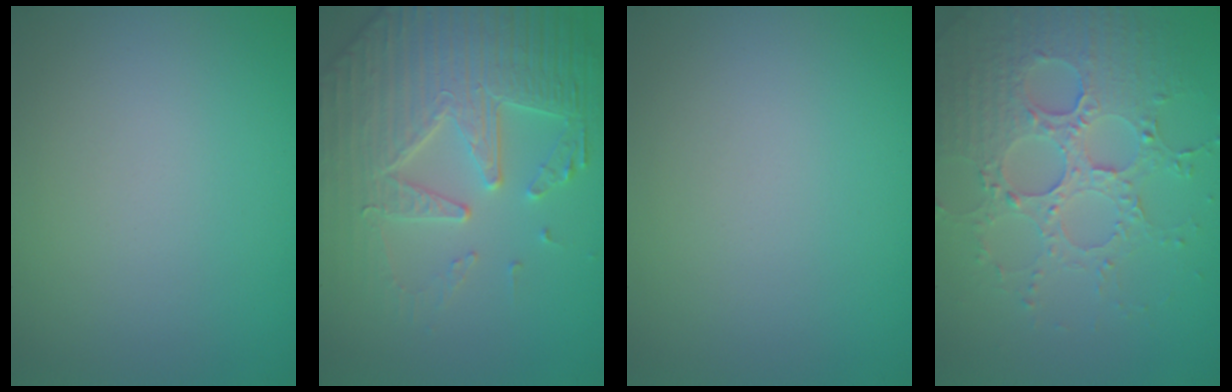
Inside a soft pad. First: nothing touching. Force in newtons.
{"total": 7.0, "press": 5.7, "slide": 4.2}
{"total": 0.0}
{"total": 5.2, "press": 4.6, "slide": 2.3}